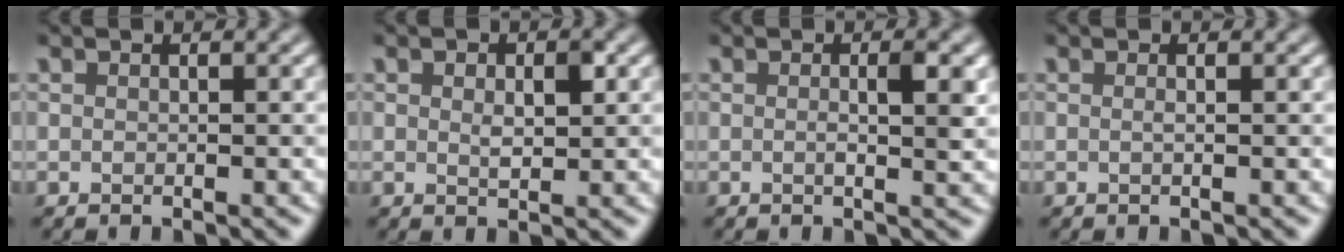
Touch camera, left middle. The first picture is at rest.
{"total": 2.1, "force": [0.4, 1.1, 1.7], "torque": [-0.026, -0.001, 0.007]}
{"total": 2.4, "force": [0.2, 0.4, 2.3], "torque": [-0.035, -0.001, 0.000]}
{"total": 0.6, "force": [0.0, 0.1, 0.5], "torque": [-0.009, 0.002, -0.001]}